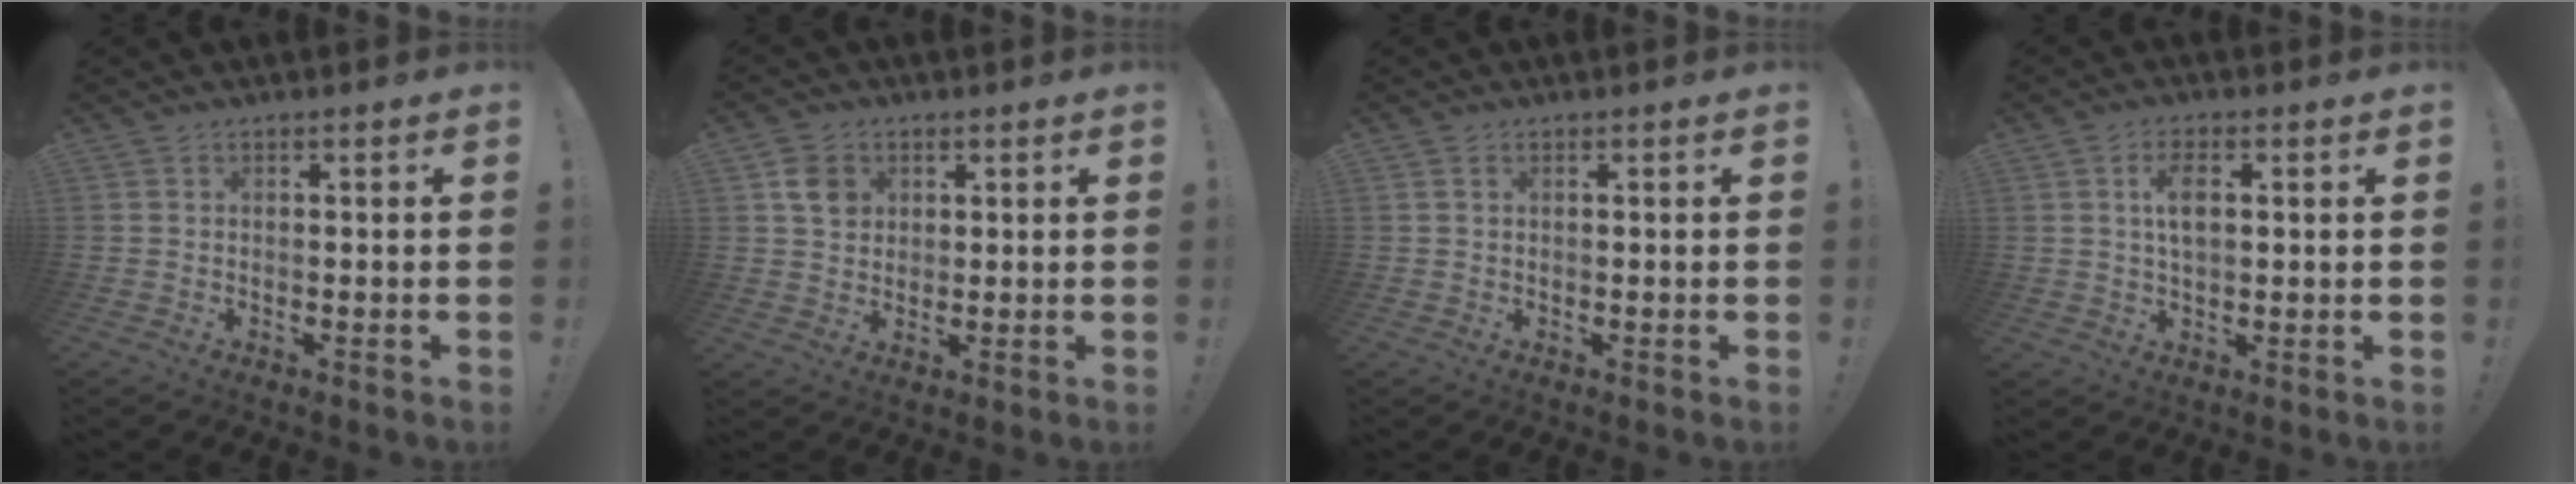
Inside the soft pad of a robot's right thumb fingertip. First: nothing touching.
{"total": 6.5, "force": [2.6, 5.4, 2.5], "torque": [-0.025, -0.006, 0.048]}
{"total": 1.1, "force": [0.6, 0.7, 0.6], "torque": [-0.011, 0.002, 0.010]}
{"total": 6.3, "force": [1.6, 3.7, 5.0], "torque": [-0.075, 0.002, 0.024]}